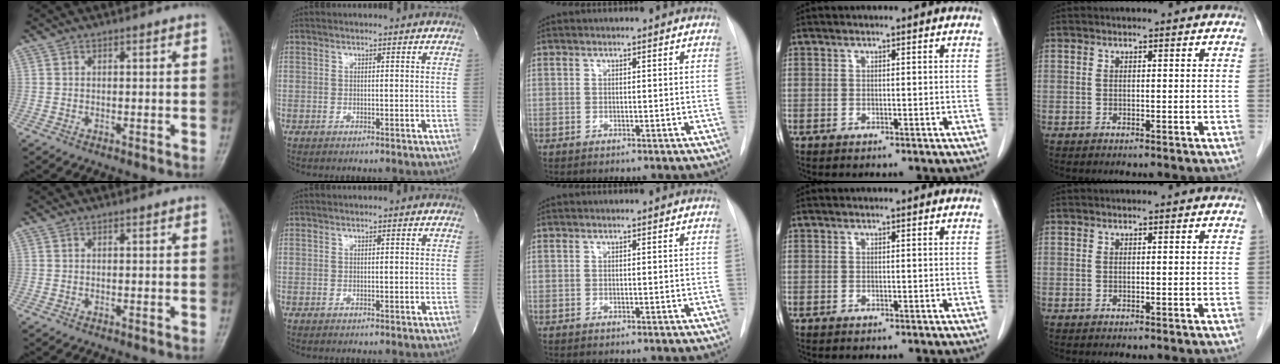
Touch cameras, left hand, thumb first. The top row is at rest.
{}